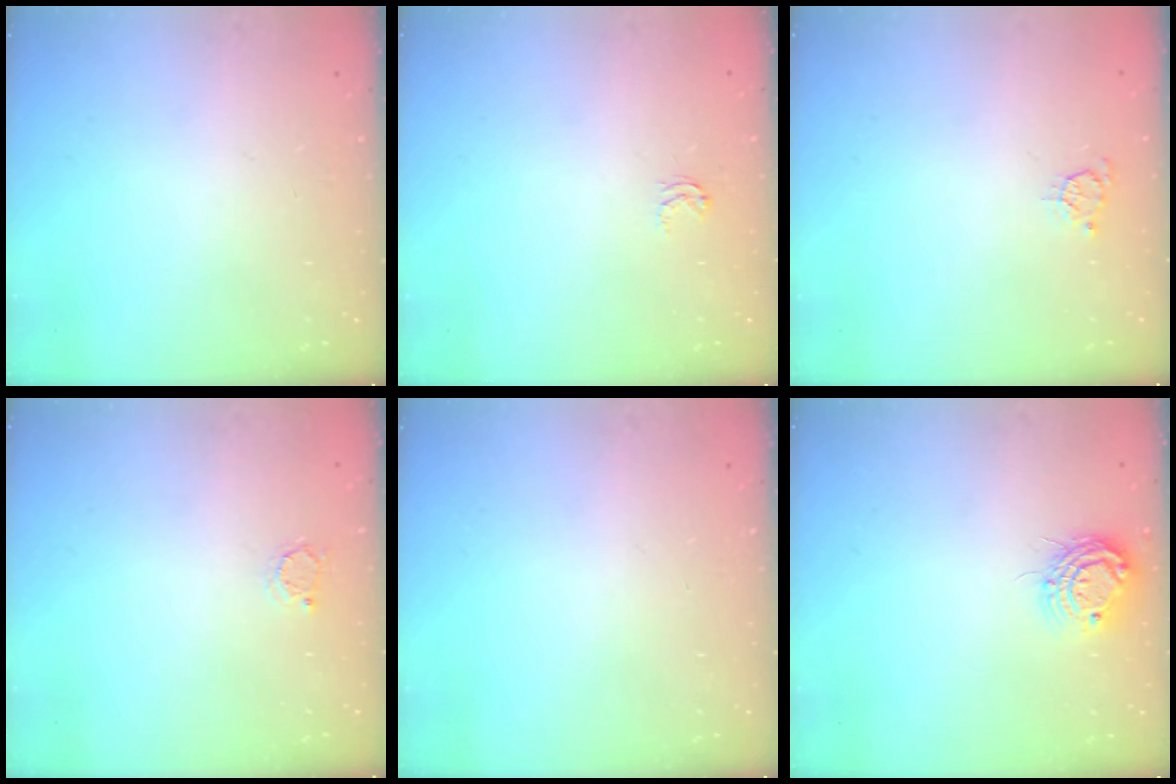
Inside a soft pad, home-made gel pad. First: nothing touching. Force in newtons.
{"total": 2.6, "press": 2.6, "slide": 0.4}
{"total": 3.9, "press": 3.9, "slide": 0.5}
{"total": 2.0, "press": 2.0, "slide": 0.4}
{"total": 0.0}
{"total": 9.2, "press": 9.1, "slide": 0.6}